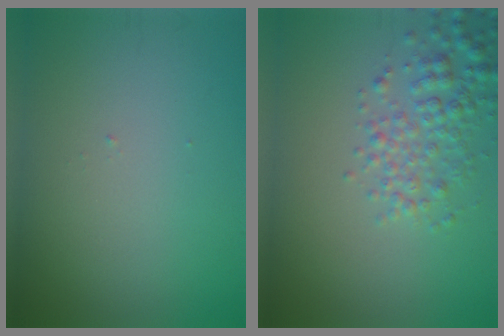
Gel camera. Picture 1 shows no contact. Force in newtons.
{"total": 3.3, "press": 3.3, "slide": 0.1}